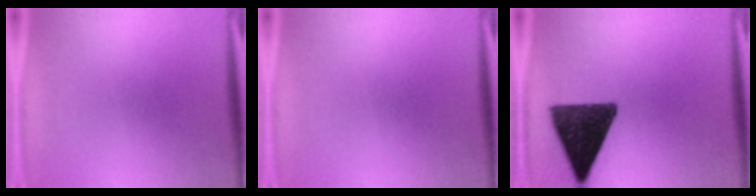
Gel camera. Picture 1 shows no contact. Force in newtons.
{"total": 0.0}
{"total": 14.1}